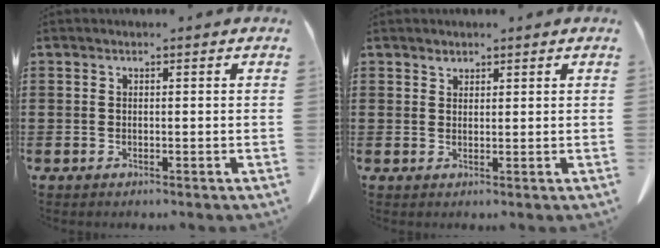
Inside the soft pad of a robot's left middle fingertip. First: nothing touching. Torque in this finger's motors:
{"motor_torque": [0.12, -0.04, -0.03, -0.01]}